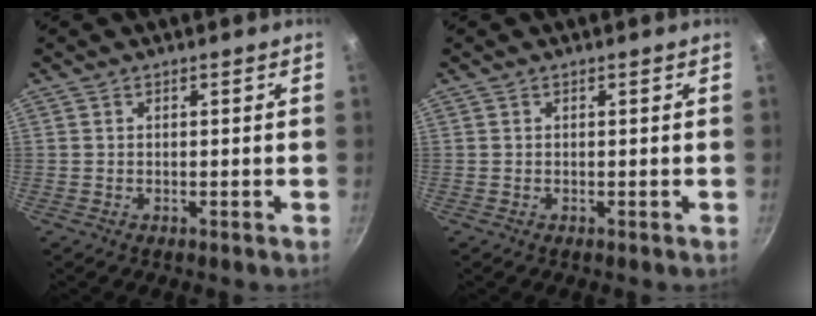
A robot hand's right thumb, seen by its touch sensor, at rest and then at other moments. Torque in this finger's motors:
{"motor_torque": [-0.30, 0.30, -0.17, 0.17, 0.02]}